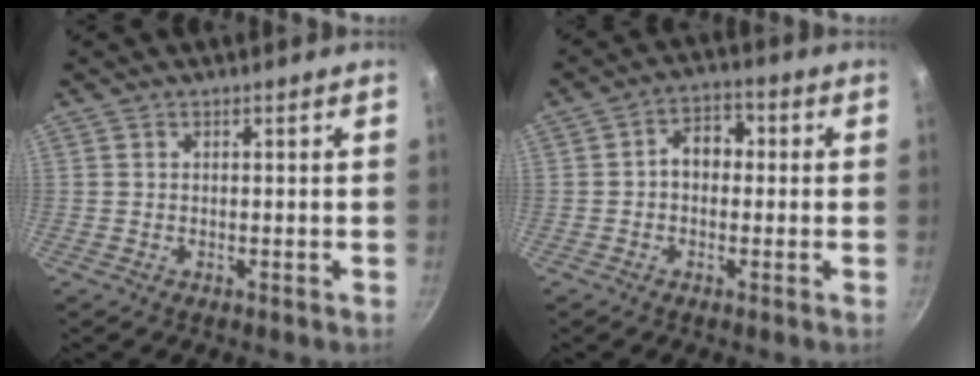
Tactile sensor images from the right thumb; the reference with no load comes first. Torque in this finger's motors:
{"motor_torque": [0.23, 0.70, 0.56, -0.29, 0.01]}